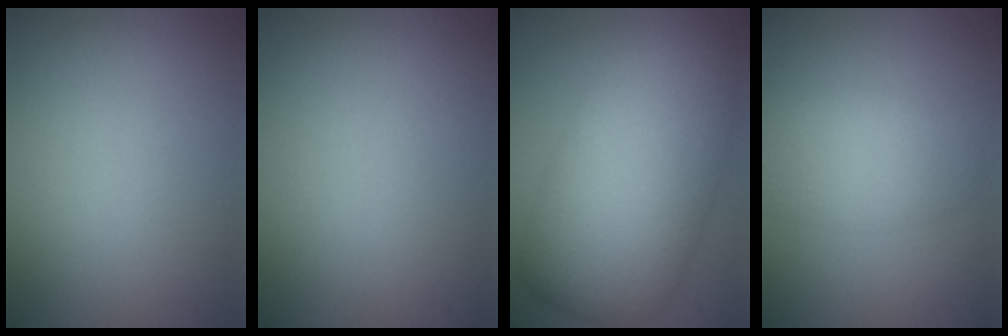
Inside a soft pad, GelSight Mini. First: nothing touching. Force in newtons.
{"total": 0.0}
{"total": 11.6, "press": 11.6, "slide": 0.3}
{"total": 3.4, "press": 3.4, "slide": 0.1}